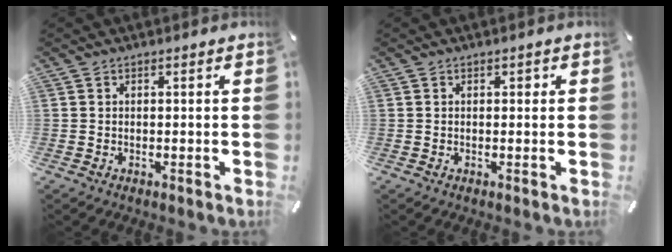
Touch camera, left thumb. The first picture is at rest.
{"total": 0.5, "force": [0.1, 0.4, 0.3], "torque": [0.000, -0.001, -0.001]}